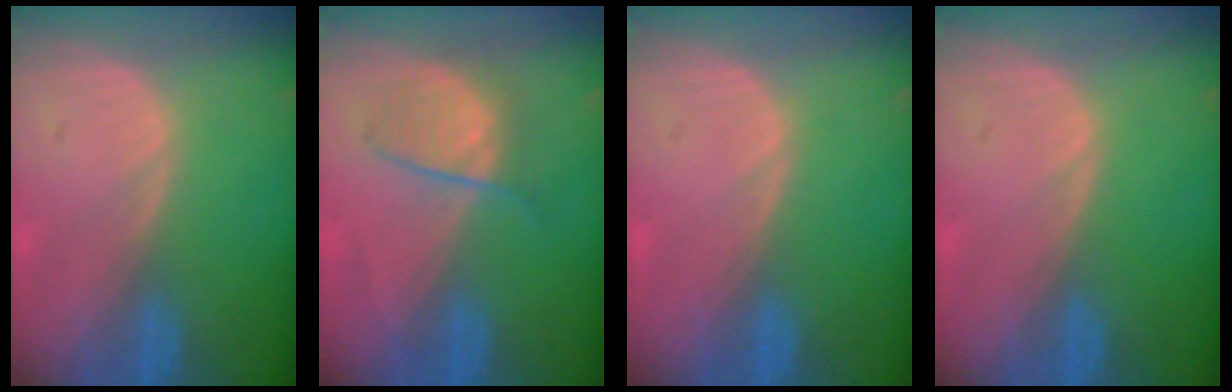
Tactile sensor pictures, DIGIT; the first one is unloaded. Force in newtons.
{"total": 4.4, "press": 4.4, "slide": 0.6}
{"total": 0.0}
{"total": 0.0}